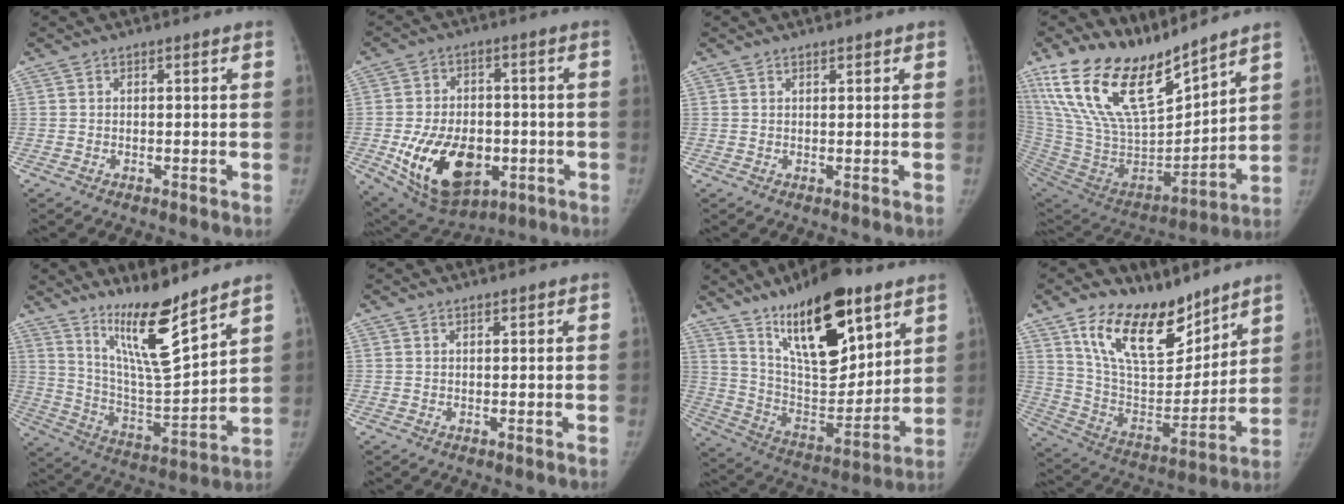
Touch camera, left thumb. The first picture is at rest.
{"total": 17.5, "force": [-4.7, 11.4, 12.5], "torque": [-0.177, 0.006, -0.055]}
{"total": 0.8, "force": [0.7, 0.3, 0.3], "torque": [-0.006, -0.004, 0.010]}
{"total": 23.7, "force": [18.3, 8.0, 12.9], "torque": [-0.211, -0.093, 0.353]}
{"total": 15.3, "force": [11.1, 2.2, 10.2], "torque": [-0.160, -0.088, 0.210]}
{"total": 0.7, "force": [0.6, 0.2, 0.3], "torque": [-0.006, -0.004, 0.010]}
{"total": 24.2, "force": [14.4, 9.5, 16.9], "torque": [-0.232, -0.069, 0.253]}
{"total": 20.0, "force": [13.5, 9.9, 11.0], "torque": [-0.139, -0.078, 0.247]}